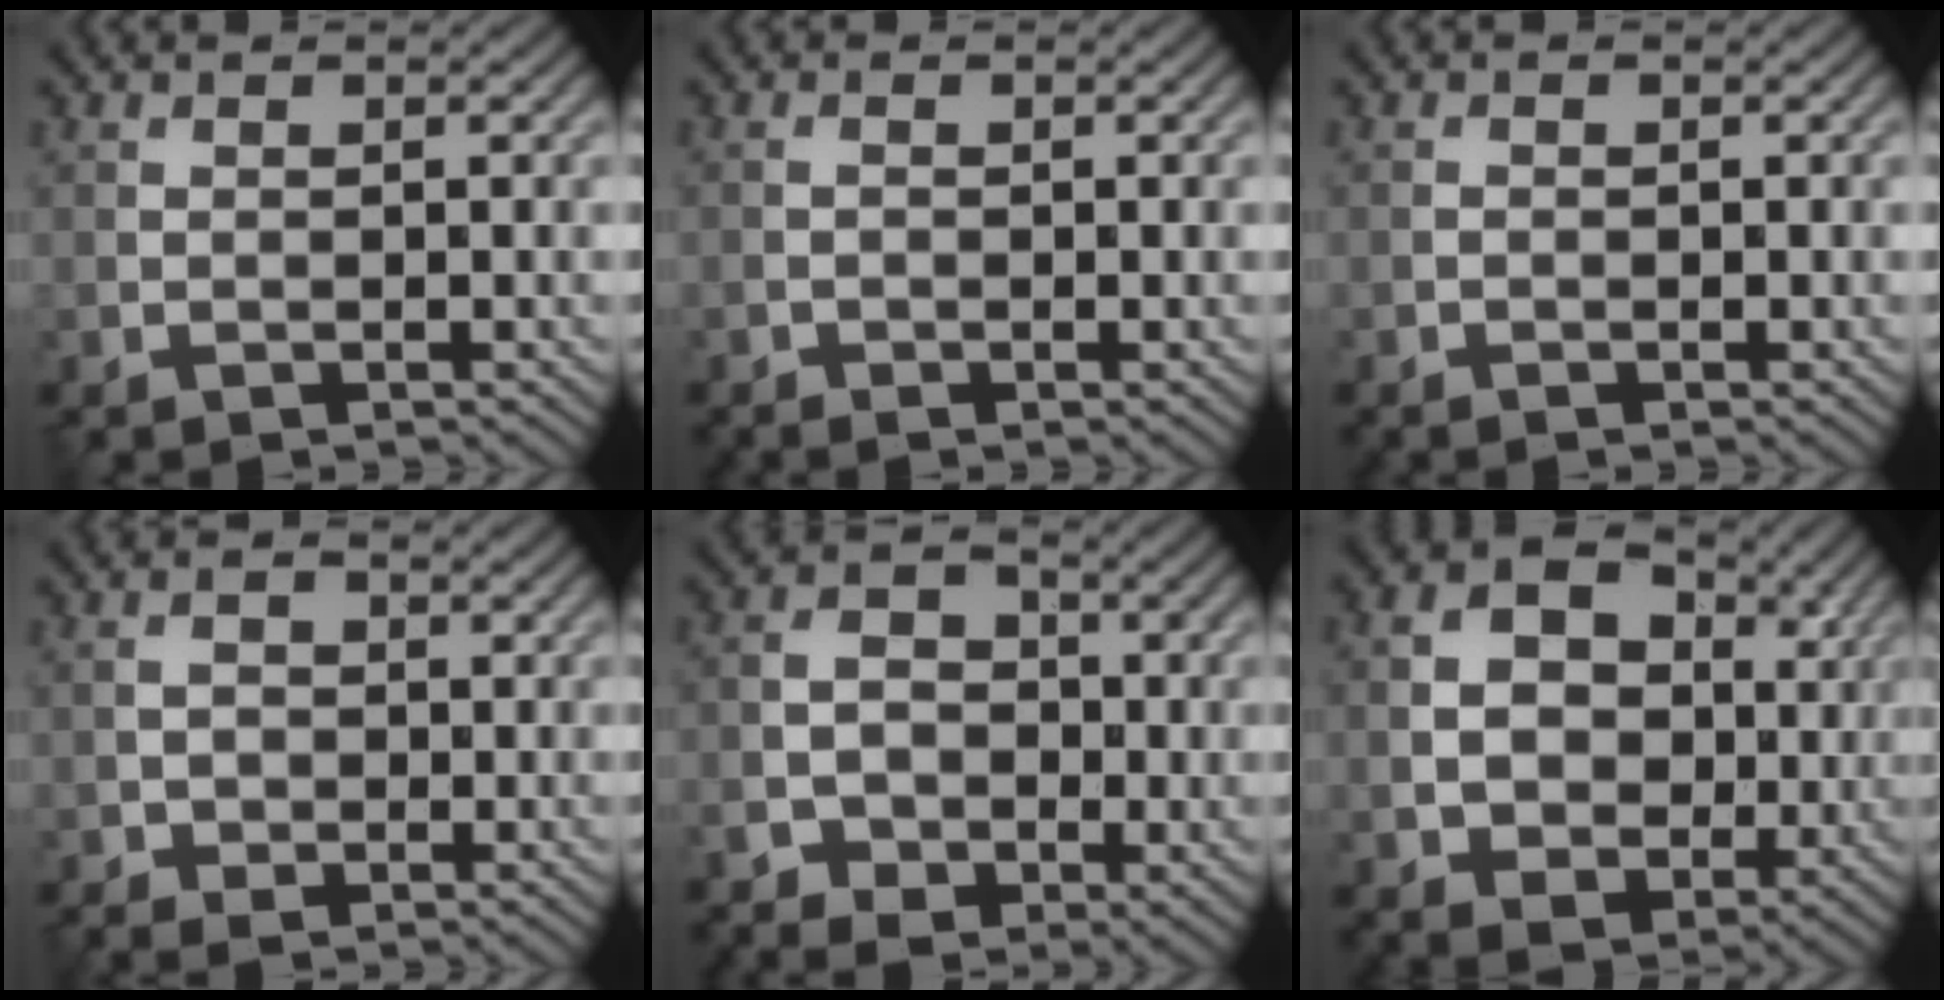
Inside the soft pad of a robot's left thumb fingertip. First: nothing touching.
{"total": 0.9, "force": [-0.6, 0.4, 0.5], "torque": [-0.013, 0.001, -0.011]}
{"total": 0.5, "force": [-0.4, 0.2, 0.2], "torque": [-0.004, 0.000, -0.007]}
{"total": 2.8, "force": [-0.6, 2.2, 1.7], "torque": [-0.032, -0.001, -0.005]}
{"total": 5.3, "force": [-2.4, 3.6, 3.0], "torque": [-0.064, -0.008, -0.042]}
{"total": 9.8, "force": [0.6, 7.8, 6.0], "torque": [-0.127, -0.005, 0.004]}